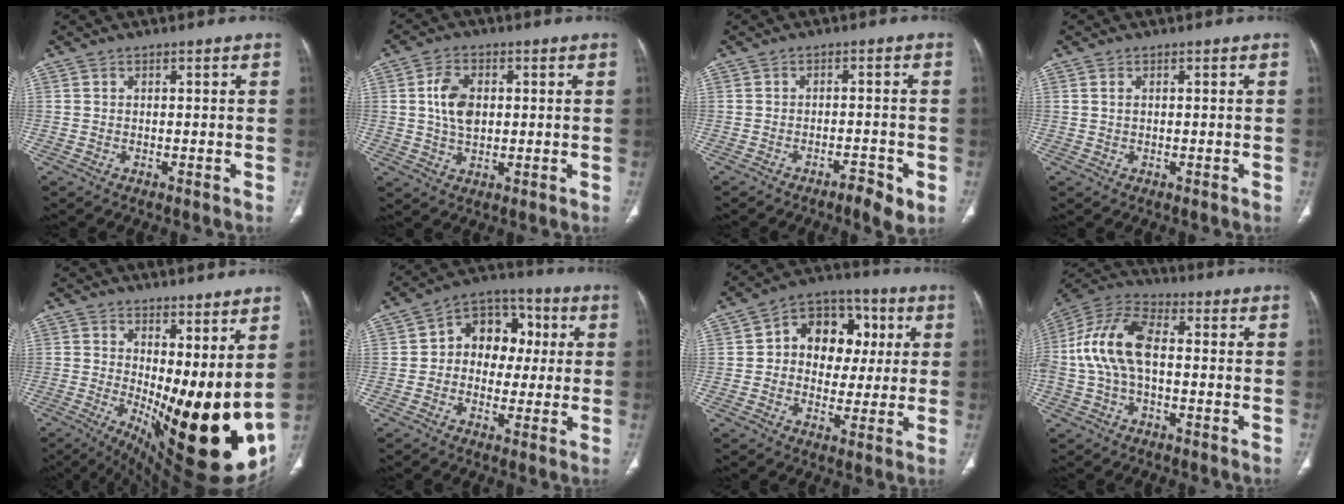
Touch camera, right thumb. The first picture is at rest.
{"total": 7.1, "force": [1.1, 4.6, 5.4], "torque": [-0.095, -0.002, 0.020]}
{"total": 4.2, "force": [-2.2, 1.1, 3.3], "torque": [-0.055, 0.012, -0.031]}
{"total": 0.9, "force": [0.3, 0.5, 0.7], "torque": [-0.018, 0.003, 0.009]}
{"total": 22.5, "force": [1.9, 8.3, 20.8], "torque": [-0.259, -0.046, 0.052]}
{"total": 11.7, "force": [1.2, 9.0, 7.3], "torque": [-0.061, 0.027, 0.007]}
{"total": 13.5, "force": [2.2, 10.4, 8.3], "torque": [-0.068, 0.016, 0.026]}
{"total": 14.5, "force": [-0.1, 7.9, 12.2], "torque": [-0.259, 0.036, -0.010]}